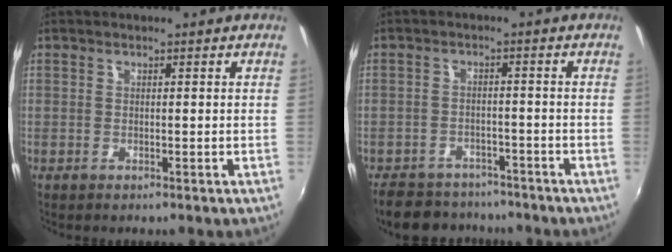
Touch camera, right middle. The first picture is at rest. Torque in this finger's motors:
{"motor_torque": [0.11, -0.19, -0.16, -0.01]}